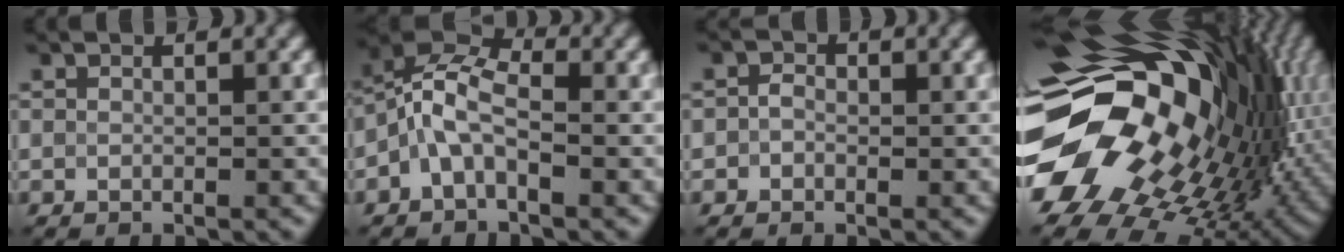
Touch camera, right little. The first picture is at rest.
{"total": 4.9, "force": [-1.4, 2.5, 4.0], "torque": [-0.084, 0.017, -0.040]}
{"total": 1.2, "force": [-0.3, 1.0, 0.5], "torque": [-0.005, -0.002, -0.012]}
{"total": 19.9, "force": [0.9, 13.6, 14.5], "torque": [-0.270, -0.051, 0.035]}